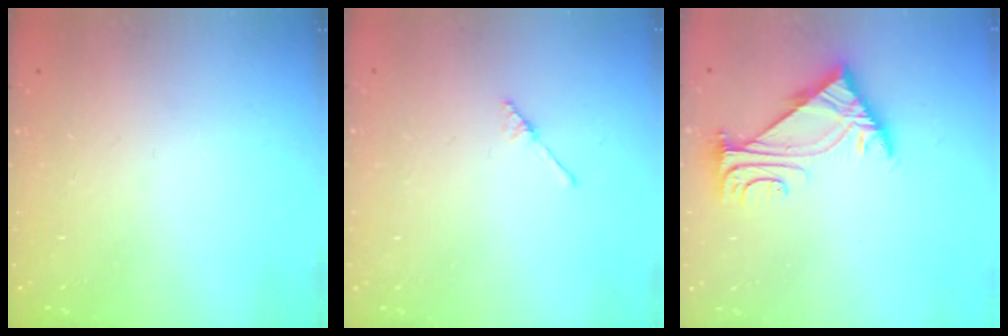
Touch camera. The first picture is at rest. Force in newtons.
{"total": 1.9, "press": 1.8, "slide": 0.3}
{"total": 5.9, "press": 5.8, "slide": 1.1}